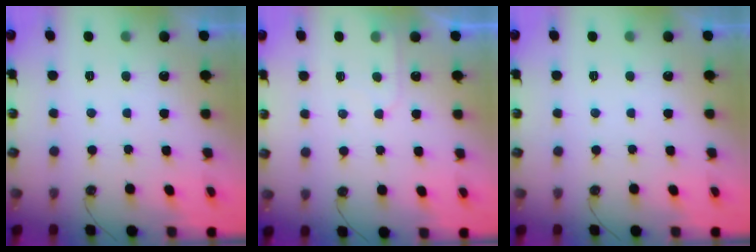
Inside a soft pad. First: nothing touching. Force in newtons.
{"total": 5.6, "press": 5.5, "slide": 0.7}
{"total": 0.0}